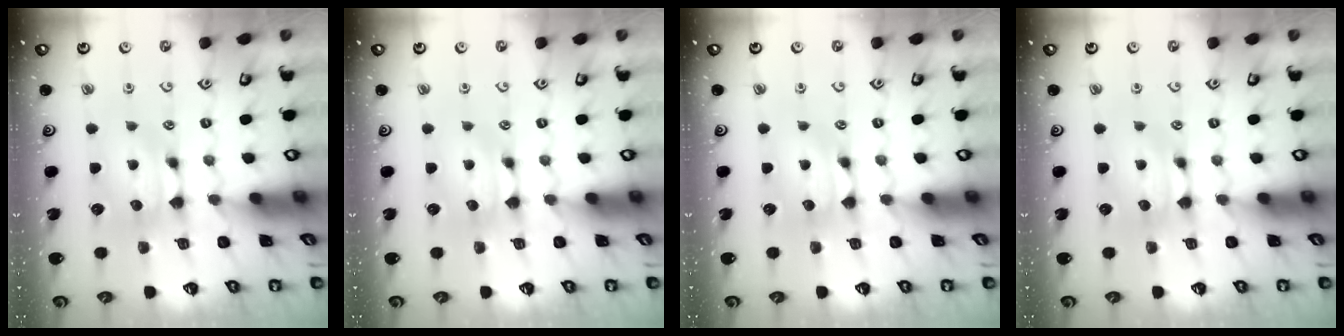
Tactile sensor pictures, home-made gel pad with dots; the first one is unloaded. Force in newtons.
{"total": 0.0}
{"total": 0.6, "press": 0.1, "slide": 0.6}
{"total": 0.0}